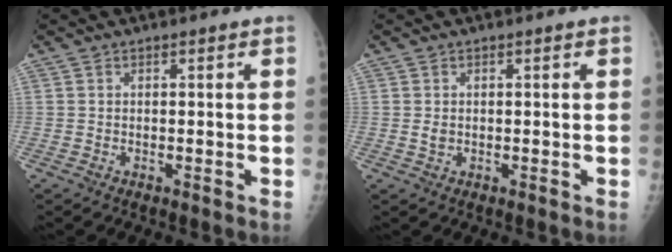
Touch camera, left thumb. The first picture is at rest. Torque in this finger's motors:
{"motor_torque": [-0.10, -0.10, 0.21, 0.06, -0.01]}